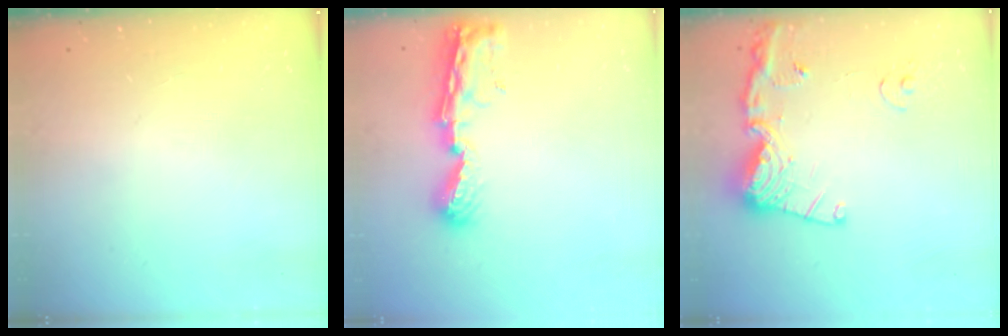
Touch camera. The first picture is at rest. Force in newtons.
{"total": 9.3, "press": 9.3, "slide": 1.0}
{"total": 15.8, "press": 15.7, "slide": 1.8}